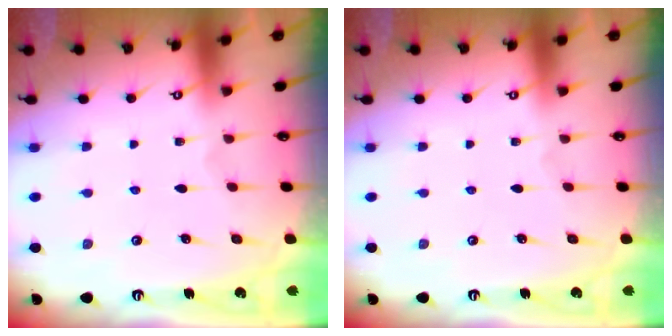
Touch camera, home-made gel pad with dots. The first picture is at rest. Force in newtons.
{"total": 0.0}